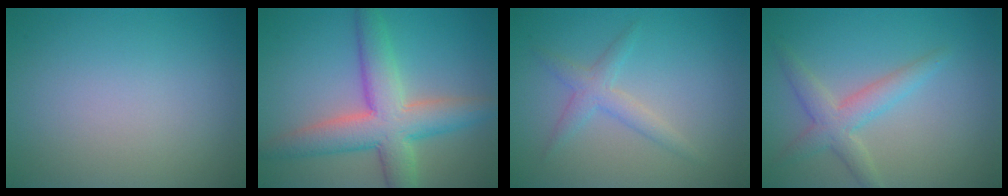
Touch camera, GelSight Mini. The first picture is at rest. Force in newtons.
{"total": 7.3, "press": 7.3, "slide": 0.4}
{"total": 2.1, "press": 2.1, "slide": 0.1}
{"total": 3.1, "press": 3.1, "slide": 0.4}